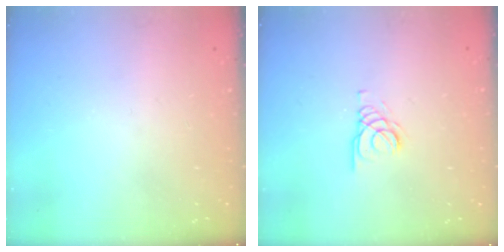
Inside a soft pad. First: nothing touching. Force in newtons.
{"total": 1.6, "press": 1.6, "slide": 0.2}